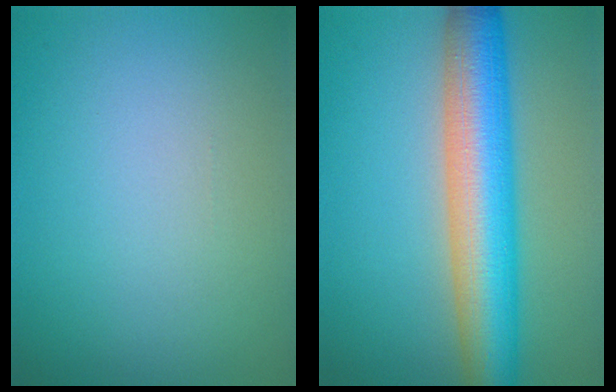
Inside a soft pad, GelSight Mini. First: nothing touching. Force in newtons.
{"total": 9.4, "press": 9.3, "slide": 0.2}